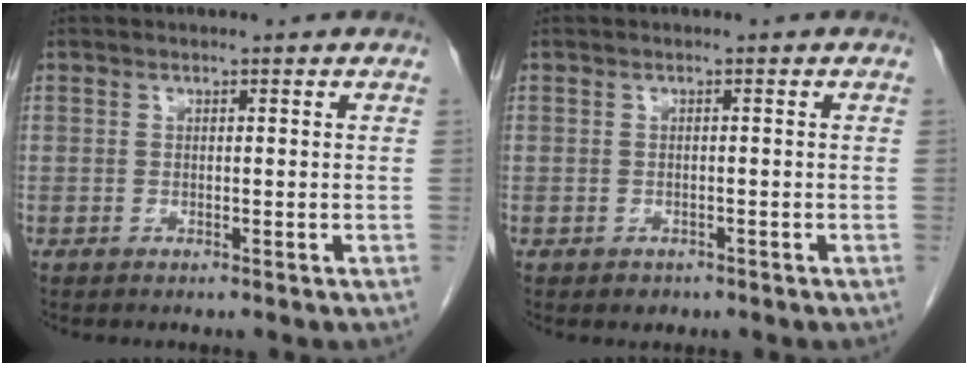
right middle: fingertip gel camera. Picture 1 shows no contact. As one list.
[{"total": 1.3, "force": [-0.8, 1.0, 0.2], "torque": [-0.005, 0.002, -0.007]}]